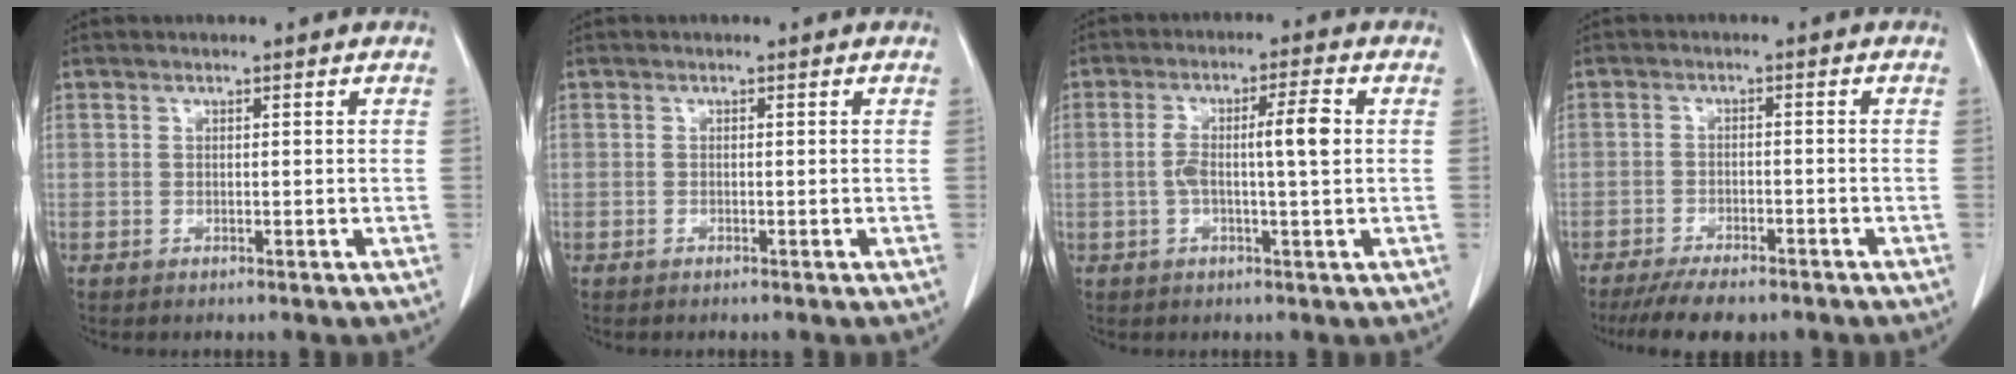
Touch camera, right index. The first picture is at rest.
{"total": 0.0}
{"total": 6.6, "force": [0.3, 0.4, 6.6], "torque": [-0.123, 0.012, 0.002]}
{"total": 7.0, "force": [-5.6, 2.4, 3.4], "torque": [-0.046, -0.006, -0.086]}